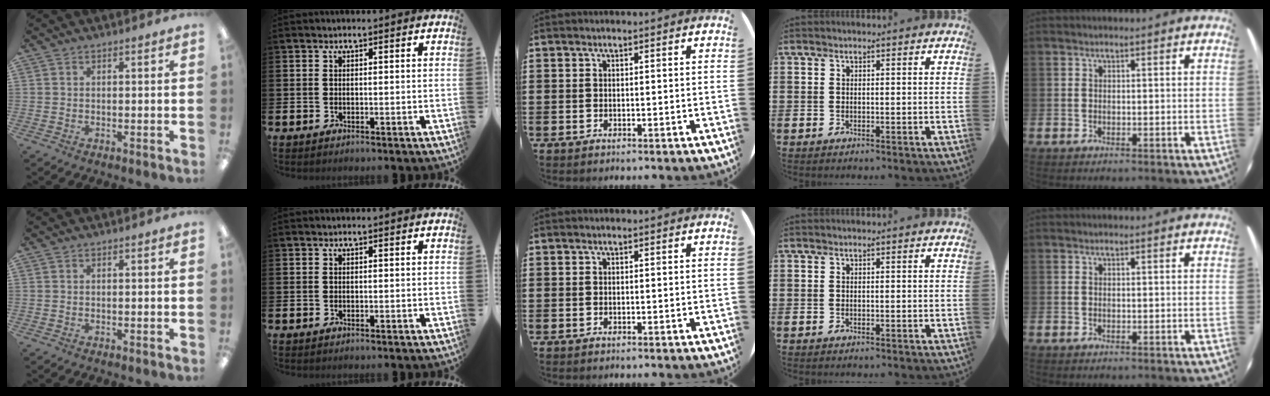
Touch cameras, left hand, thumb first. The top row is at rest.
{}